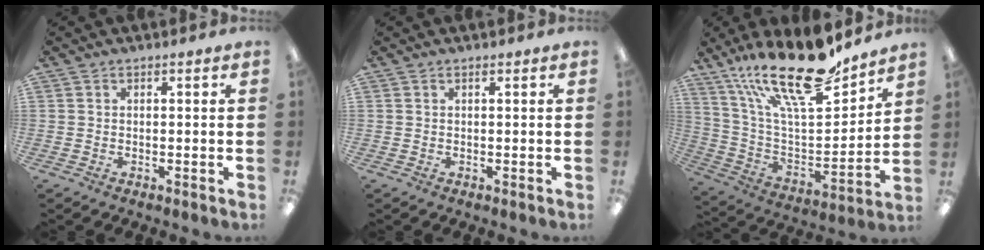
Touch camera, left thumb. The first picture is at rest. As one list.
[{"total": 0.0}, {"total": 25.3, "force": [18.2, 7.8, 15.8], "torque": [-0.282, -0.113, 0.310]}]